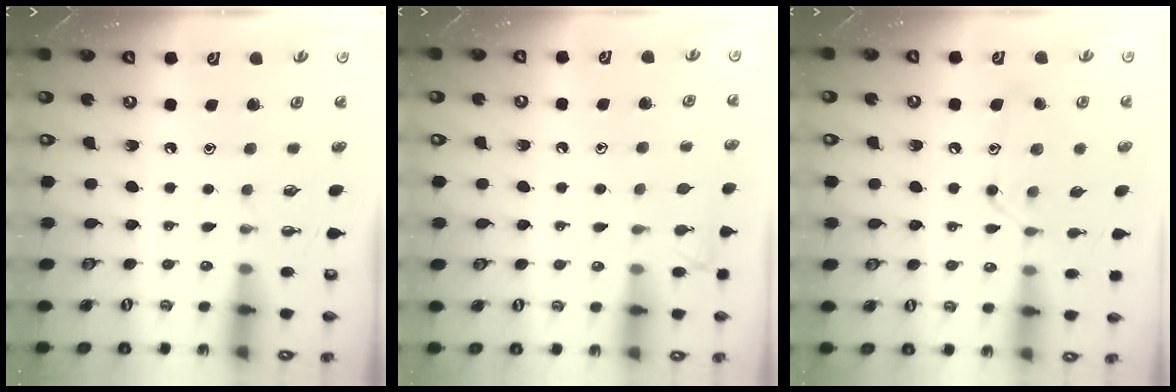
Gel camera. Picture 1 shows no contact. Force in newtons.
{"total": 6.5, "press": 6.4, "slide": 0.7}
{"total": 12.1, "press": 12.1, "slide": 0.6}